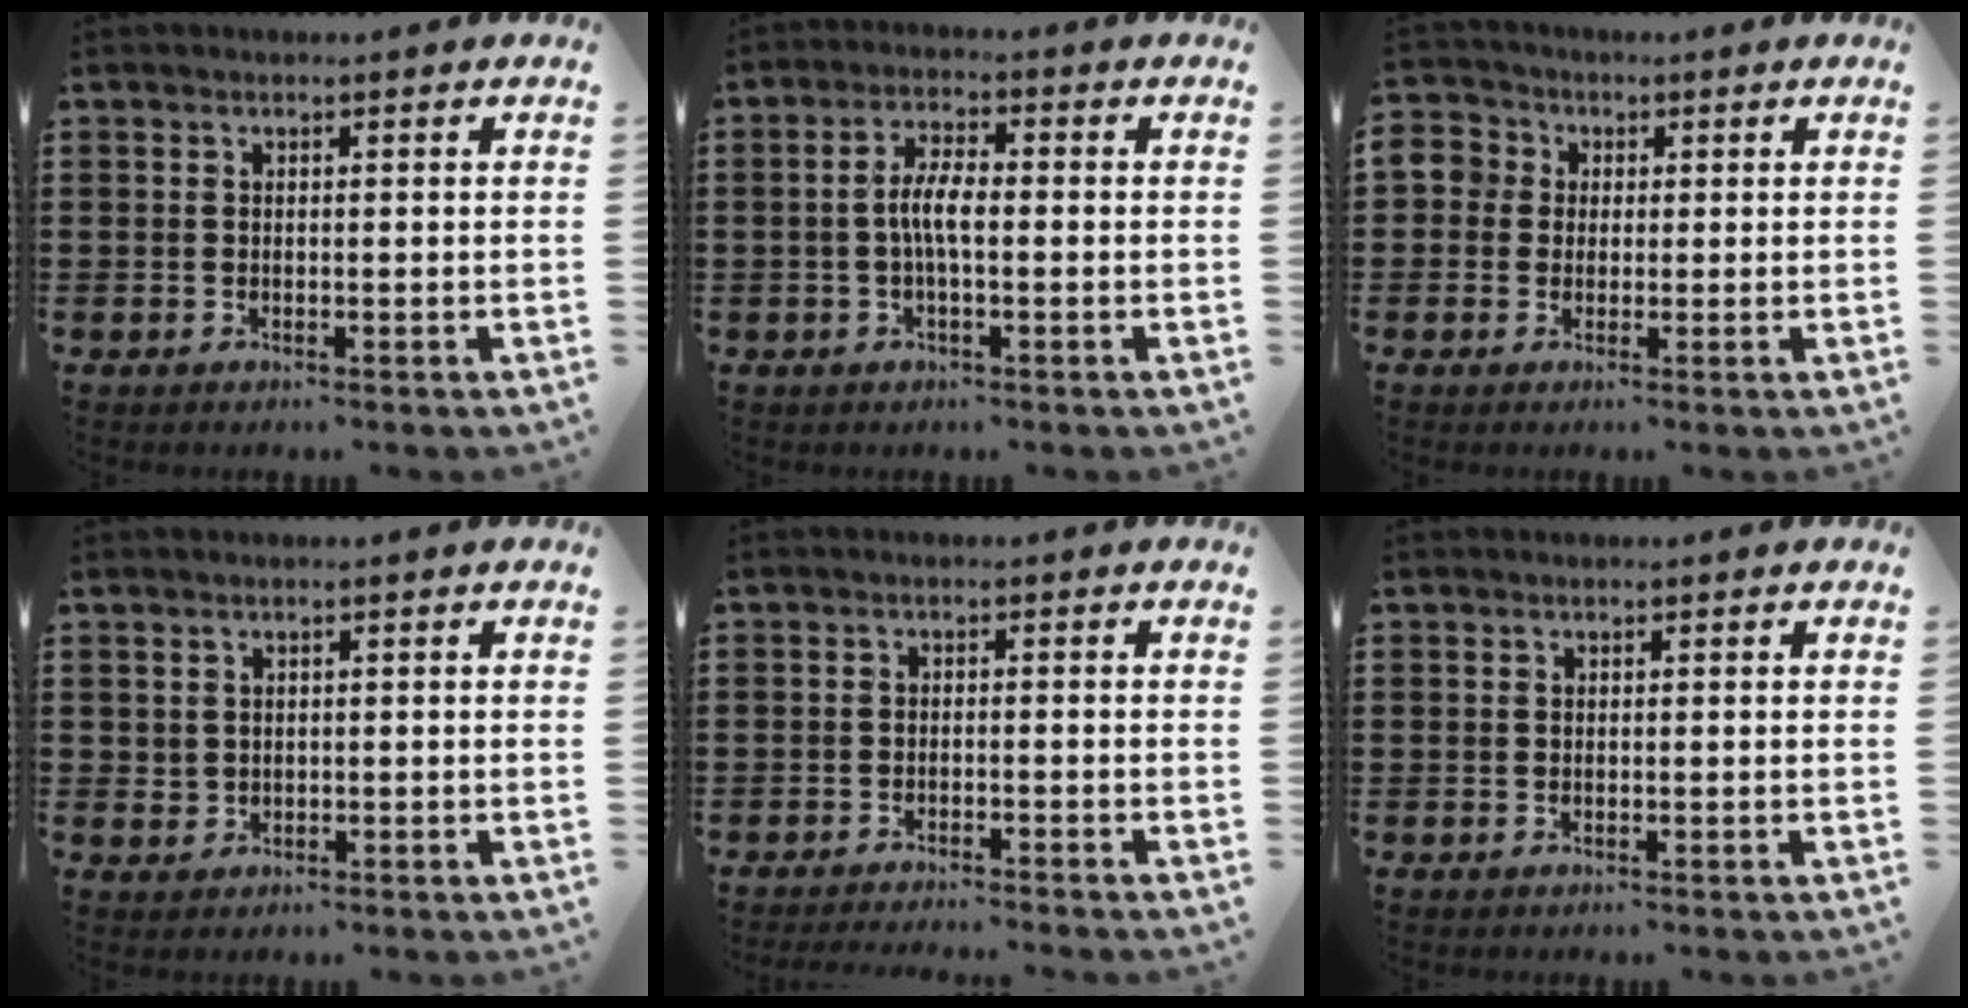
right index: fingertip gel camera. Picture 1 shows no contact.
{"total": 4.6, "force": [-0.7, 1.4, 4.4], "torque": [-0.098, -0.002, -0.020]}
{"total": 3.9, "force": [0.2, 3.8, 0.9], "torque": [-0.042, 0.007, -0.001]}
{"total": 1.0, "force": [0.4, 0.9, 0.1], "torque": [-0.005, 0.004, 0.008]}
{"total": 2.0, "force": [-1.9, -0.4, 0.1], "torque": [-0.002, 0.001, -0.039]}
{"total": 0.0}